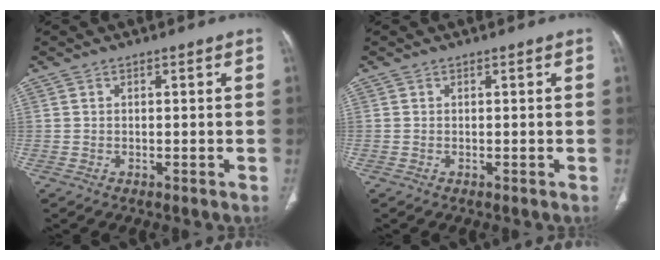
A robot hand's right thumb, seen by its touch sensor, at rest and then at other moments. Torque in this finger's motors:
{"motor_torque": [-0.05, 0.01, 0.35, 0.17, -0.02]}